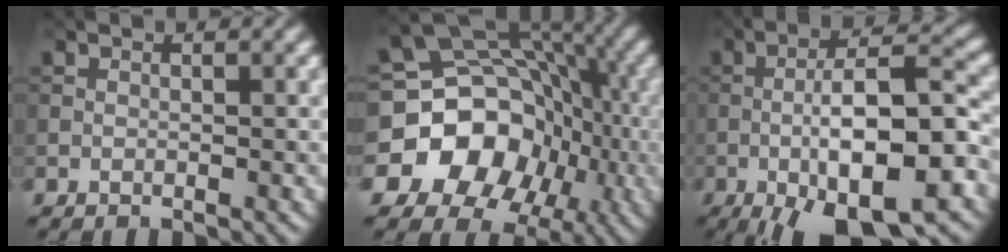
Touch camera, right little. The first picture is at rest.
{"total": 14.7, "force": [-4.5, 12.6, 6.2], "torque": [-0.095, -0.010, -0.104]}
{"total": 12.6, "force": [-4.3, 3.7, 11.2], "torque": [-0.181, 0.000, -0.071]}